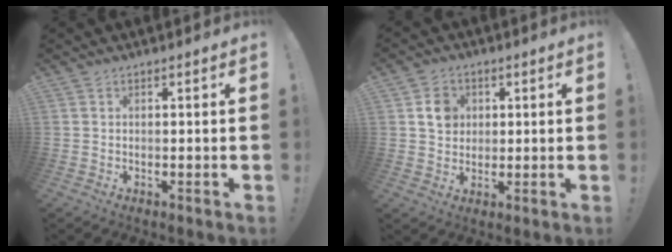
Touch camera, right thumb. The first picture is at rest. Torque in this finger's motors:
{"motor_torque": [0.81, 0.92, 0.34, 0.32, 0.01]}